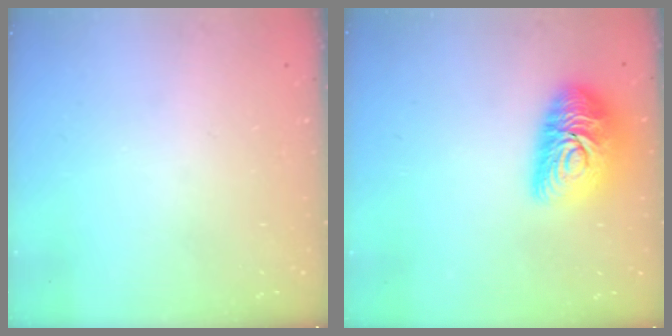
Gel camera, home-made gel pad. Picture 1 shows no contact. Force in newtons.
{"total": 15.0, "press": 14.9, "slide": 1.0}